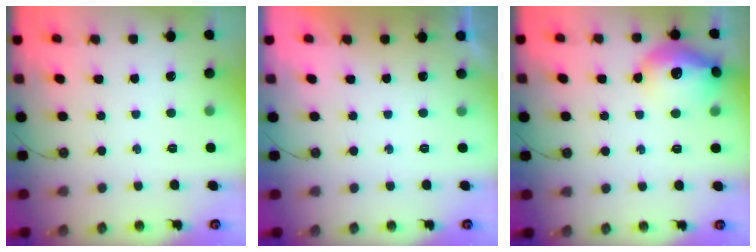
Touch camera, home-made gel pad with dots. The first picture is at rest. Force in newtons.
{"total": 0.0}
{"total": 15.9, "press": 15.8, "slide": 1.1}